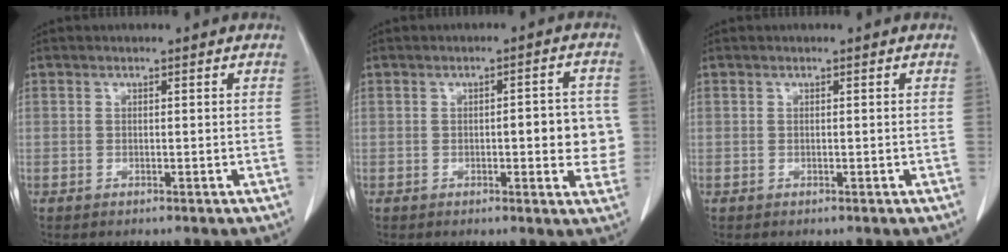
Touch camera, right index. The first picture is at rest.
{"total": 6.8, "force": [-0.5, 2.3, 6.4], "torque": [-0.065, 0.007, -0.008]}
{"total": 0.0}